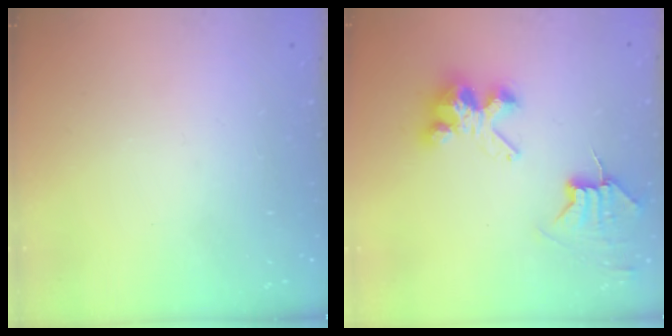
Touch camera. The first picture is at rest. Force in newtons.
{"total": 7.3, "press": 7.3, "slide": 0.6}